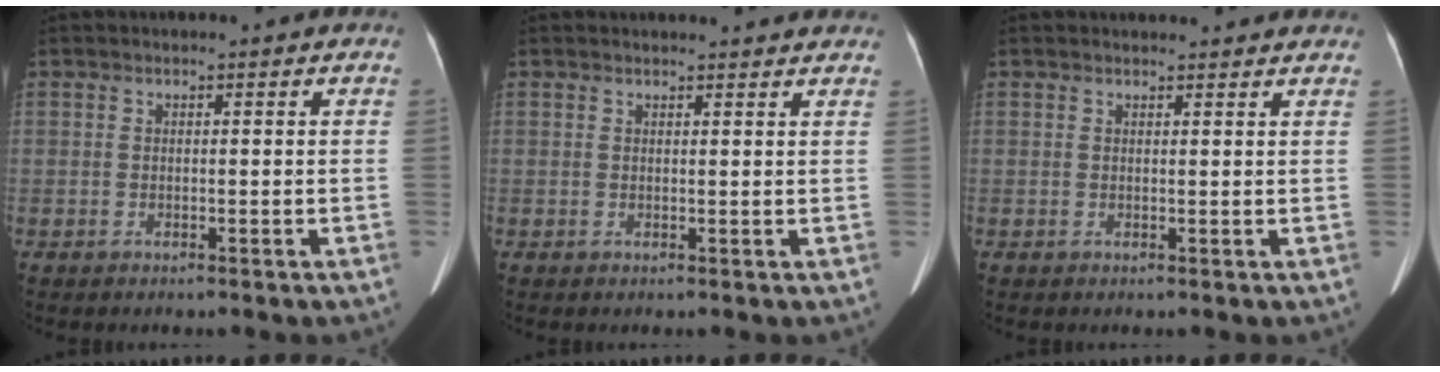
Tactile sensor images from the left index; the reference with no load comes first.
{"total": 5.8, "force": [5.7, 0.7, 1.3], "torque": [-0.012, 0.014, 0.052]}
{"total": 5.3, "force": [5.1, 0.9, 1.1], "torque": [-0.010, 0.018, 0.050]}